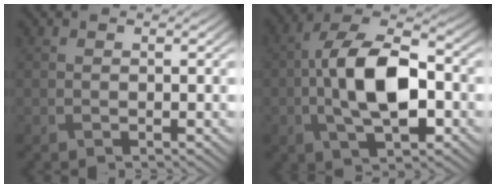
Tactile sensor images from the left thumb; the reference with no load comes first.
{"total": 12.2, "force": [-1.6, 6.1, 10.5], "torque": [-0.204, 0.005, -0.033]}